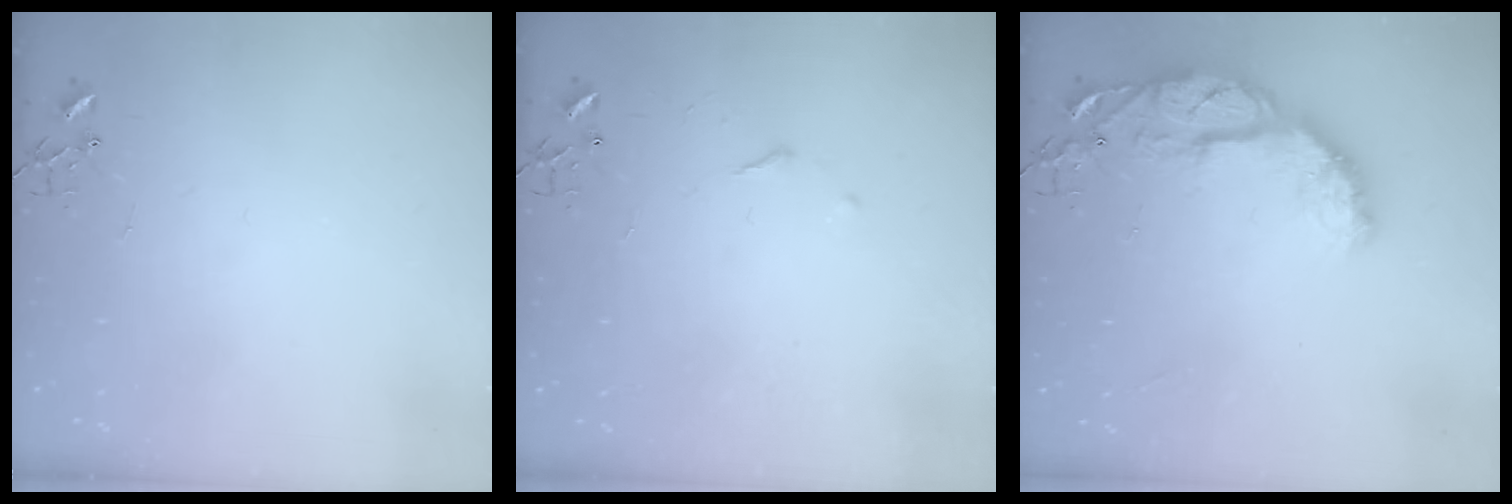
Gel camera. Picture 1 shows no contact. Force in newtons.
{"total": 3.4, "press": 3.3, "slide": 0.6}
{"total": 14.9, "press": 14.8, "slide": 1.5}